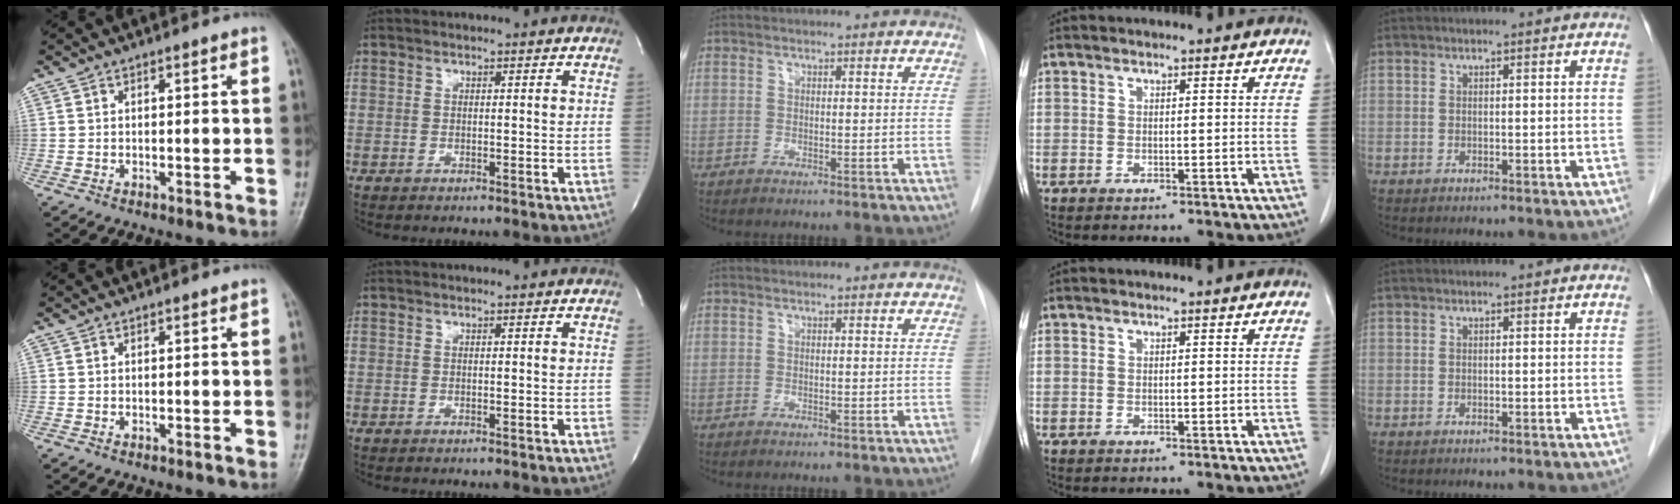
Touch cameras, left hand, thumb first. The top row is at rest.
{}